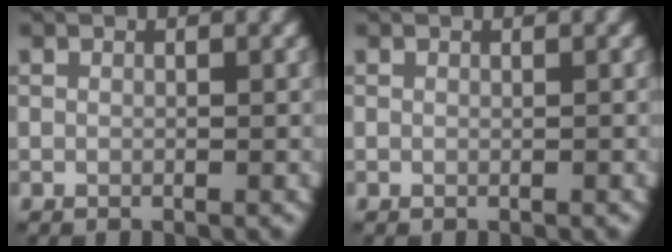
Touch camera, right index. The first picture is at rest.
{"total": 0.0}